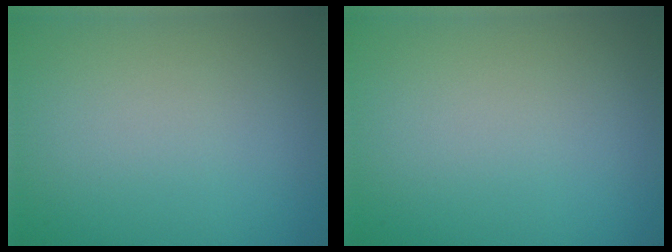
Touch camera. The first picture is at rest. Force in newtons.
{"total": 0.0}